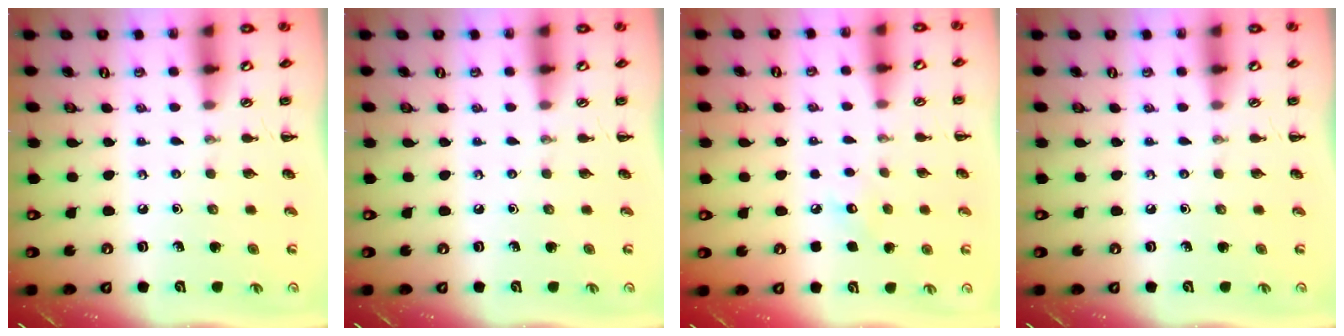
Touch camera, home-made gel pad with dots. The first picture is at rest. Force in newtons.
{"total": 0.0}
{"total": 5.0, "press": 4.8, "slide": 1.4}
{"total": 0.0}